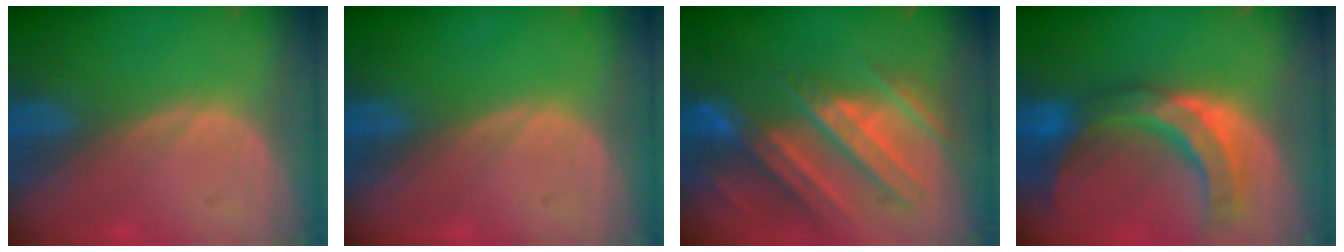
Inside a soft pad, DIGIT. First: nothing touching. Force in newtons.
{"total": 0.0}
{"total": 10.9, "press": 9.8, "slide": 4.9}
{"total": 11.1, "press": 9.5, "slide": 5.7}